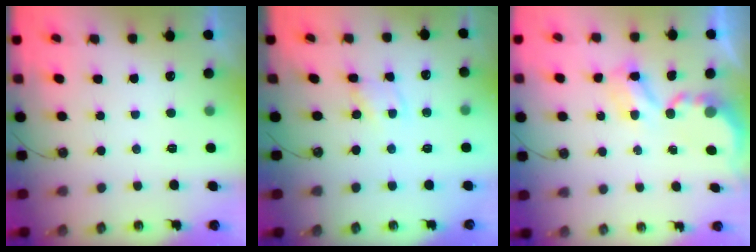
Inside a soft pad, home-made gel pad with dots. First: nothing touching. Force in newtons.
{"total": 1.9, "press": 1.9, "slide": 0.2}
{"total": 4.6, "press": 4.5, "slide": 0.6}